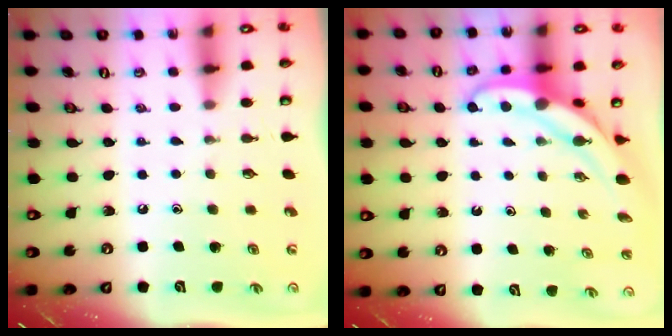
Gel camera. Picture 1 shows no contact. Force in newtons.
{"total": 6.1, "press": 6.1, "slide": 0.5}